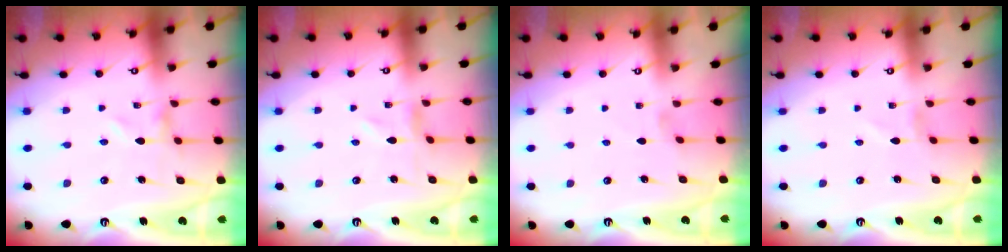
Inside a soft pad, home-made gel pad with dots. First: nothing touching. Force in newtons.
{"total": 1.2, "press": 1.2, "slide": 0.2}
{"total": 0.0}
{"total": 1.1, "press": 1.1, "slide": 0.1}